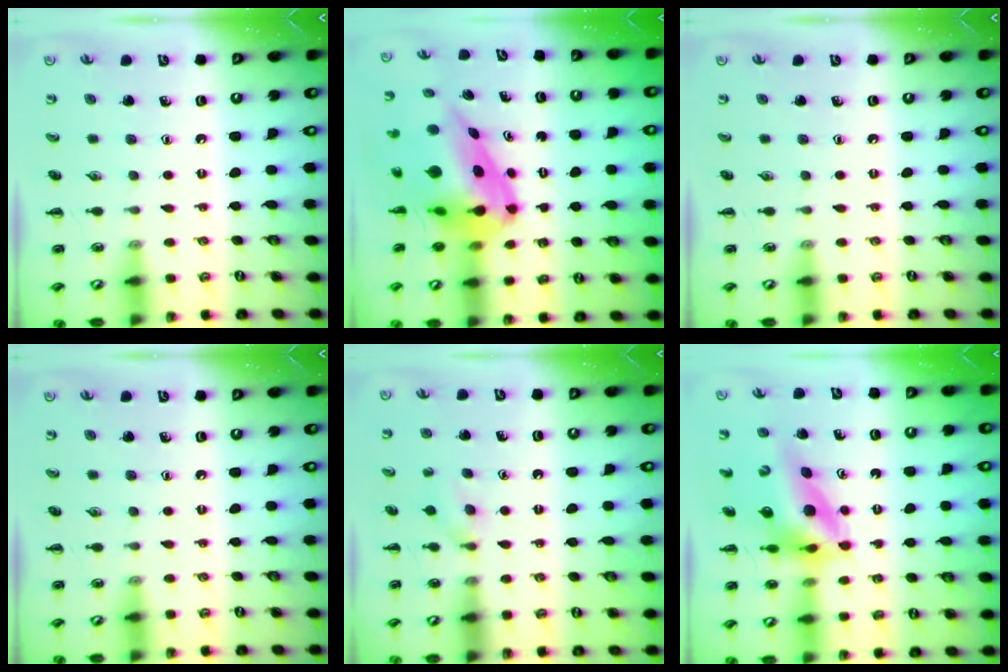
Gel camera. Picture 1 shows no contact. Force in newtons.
{"total": 9.1, "press": 8.8, "slide": 2.4}
{"total": 0.0}
{"total": 0.0}
{"total": 4.1, "press": 3.8, "slide": 1.4}
{"total": 10.6, "press": 10.1, "slide": 3.3}